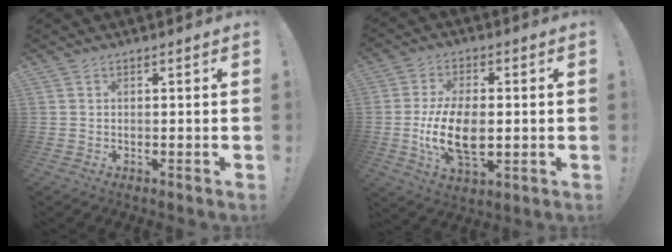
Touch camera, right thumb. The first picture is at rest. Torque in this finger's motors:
{"motor_torque": [2.03, 1.90, 1.38, -0.17, 0.15]}